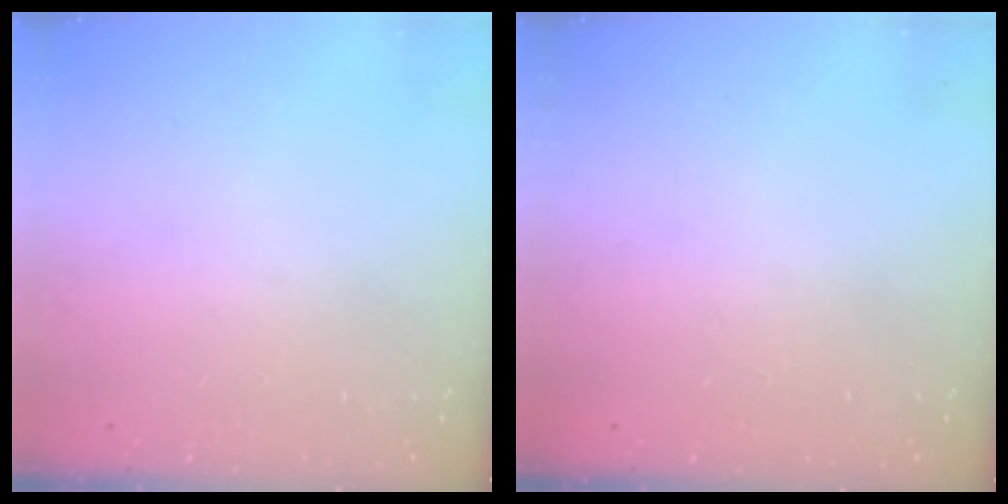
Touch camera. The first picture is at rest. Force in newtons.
{"total": 0.0}